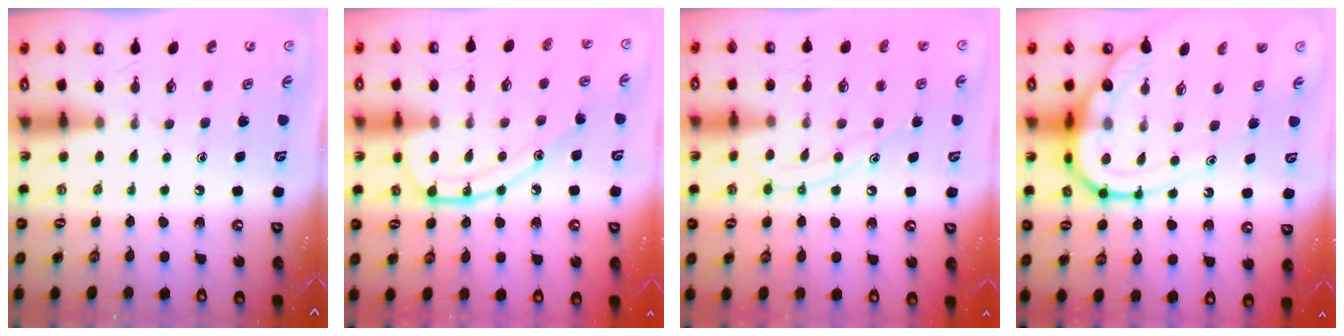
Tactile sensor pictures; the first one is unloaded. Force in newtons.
{"total": 11.5, "press": 11.5, "slide": 0.4}
{"total": 10.7, "press": 10.7, "slide": 0.9}
{"total": 14.6, "press": 14.5, "slide": 1.6}